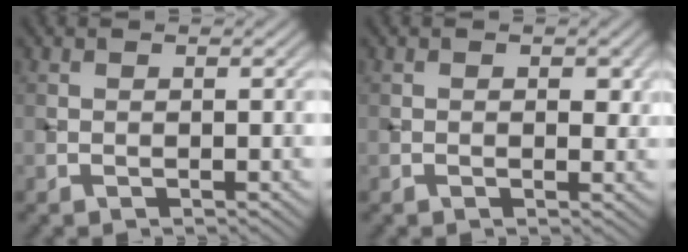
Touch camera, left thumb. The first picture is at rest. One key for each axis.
{"total": 1.5, "fx": 0.3, "fy": 0.9, "fz": 1.1, "tx": -0.013, "ty": -0.007, "tz": 0.003}